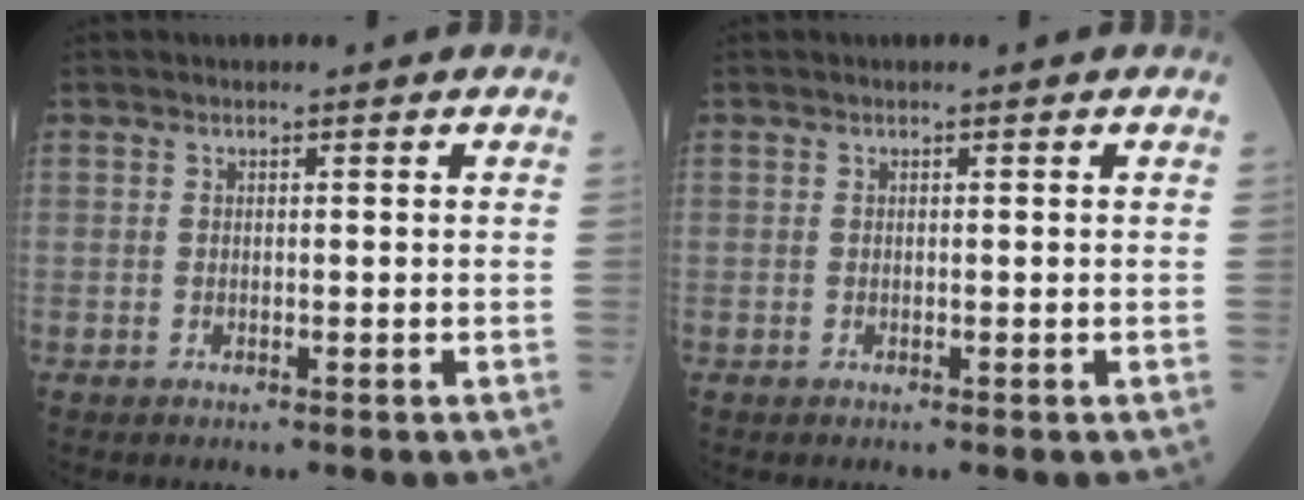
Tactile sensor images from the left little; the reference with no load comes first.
{"total": 0.0}